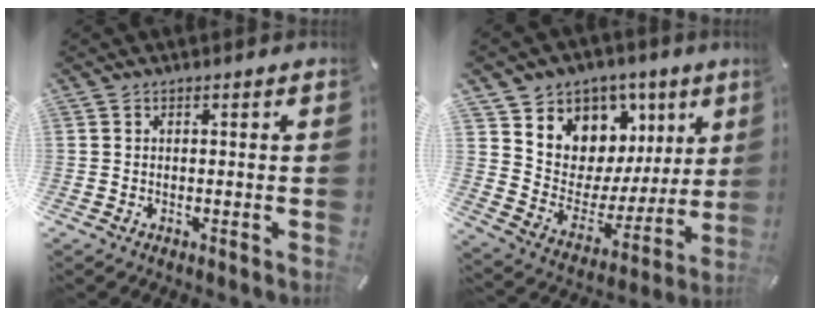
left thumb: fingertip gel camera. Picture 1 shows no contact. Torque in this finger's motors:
{"motor_torque": [1.74, 1.73, 1.41, -1.36, 0.20]}